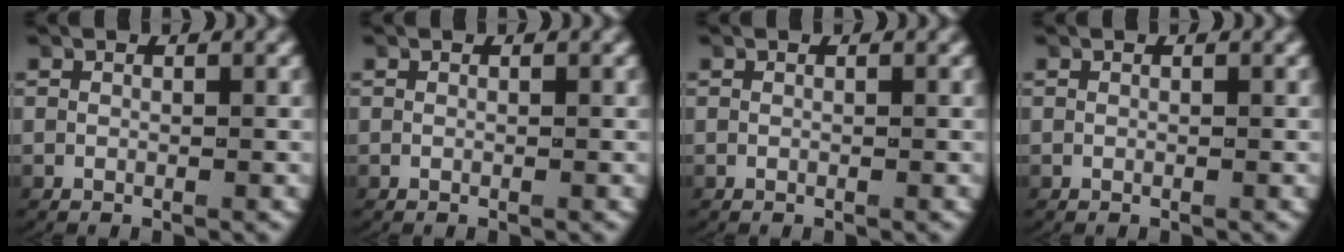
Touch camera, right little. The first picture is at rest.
{"total": 0.0}
{"total": 0.0}
{"total": 0.0}